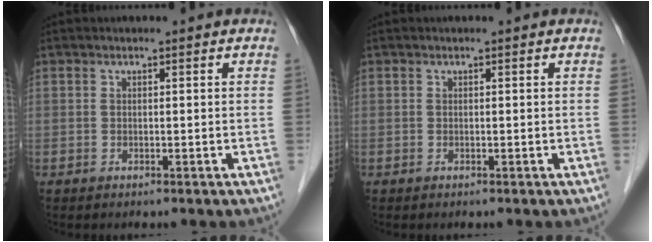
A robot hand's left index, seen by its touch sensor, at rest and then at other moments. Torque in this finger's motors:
{"motor_torque": [-0.01, 0.00, 0.02, 0.00]}